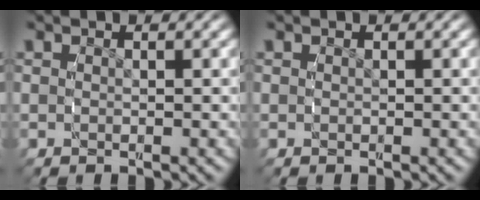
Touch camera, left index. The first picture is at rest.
{"total": 0.0}